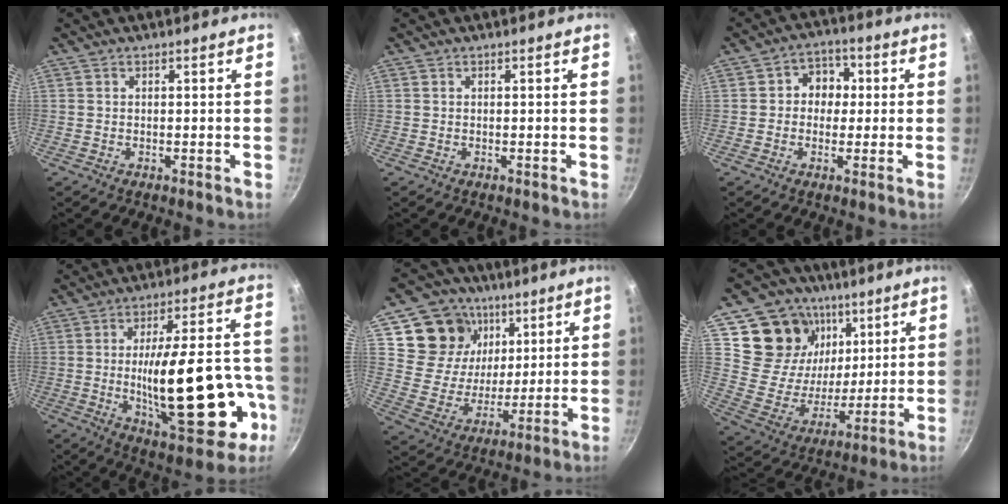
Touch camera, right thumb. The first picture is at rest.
{"total": 0.0}
{"total": 6.3, "force": [0.3, 5.5, 3.1], "torque": [0.002, 0.012, -0.006]}
{"total": 25.3, "force": [-5.6, 9.7, 22.7], "torque": [-0.311, 0.022, -0.062]}
{"total": 15.8, "force": [7.5, 12.9, 5.2], "torque": [-0.062, -0.039, 0.131]}
{"total": 18.9, "force": [9.2, 15.0, 7.1], "torque": [-0.085, -0.055, 0.160]}